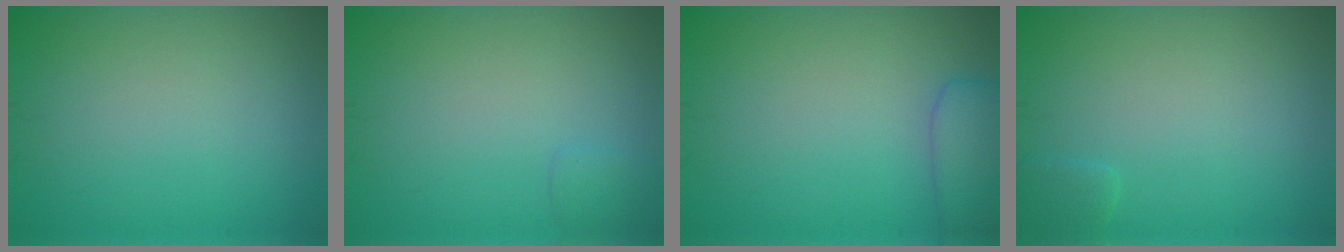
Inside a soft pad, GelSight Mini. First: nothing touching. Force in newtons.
{"total": 0.9, "press": 0.9, "slide": 0.1}
{"total": 3.3, "press": 3.3, "slide": 0.3}
{"total": 0.9, "press": 0.9, "slide": 0.1}